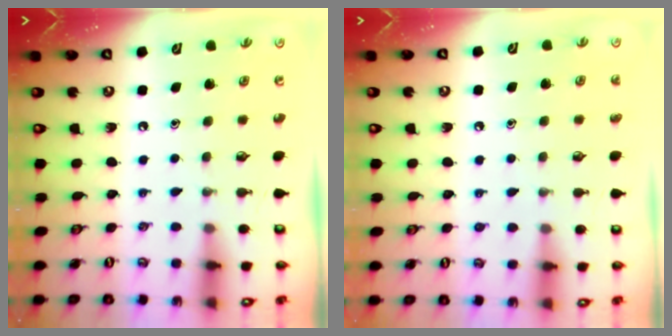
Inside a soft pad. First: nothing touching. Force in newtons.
{"total": 2.4, "press": 2.4, "slide": 0.2}